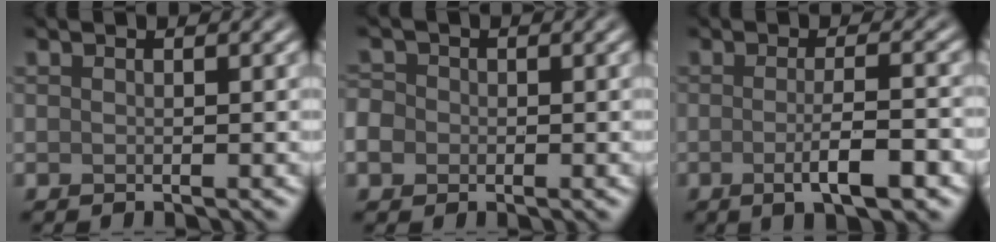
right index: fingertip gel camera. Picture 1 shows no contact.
{"total": 2.6, "force": [-0.5, 2.4, 1.1], "torque": [-0.016, 0.005, -0.018]}
{"total": 4.4, "force": [-1.2, 0.9, 4.1], "torque": [-0.068, -0.004, -0.020]}